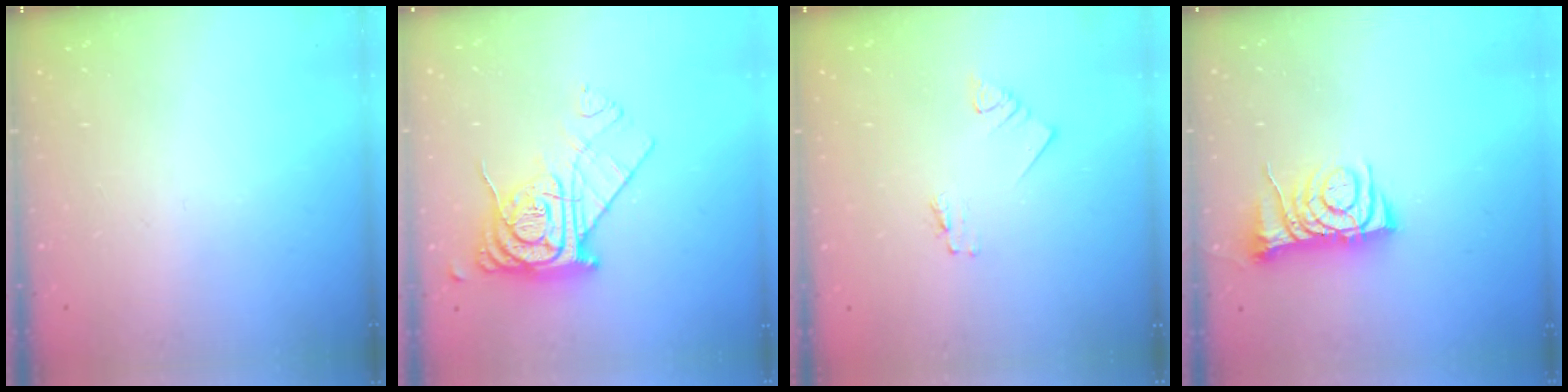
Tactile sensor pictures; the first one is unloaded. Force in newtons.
{"total": 13.2, "press": 13.1, "slide": 1.4}
{"total": 1.2, "press": 1.2, "slide": 0.1}
{"total": 7.8, "press": 7.7, "slide": 1.0}